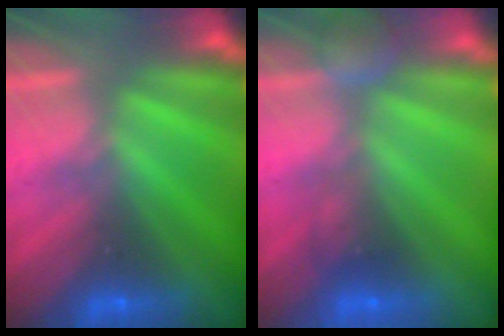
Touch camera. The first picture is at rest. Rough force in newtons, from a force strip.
{"total": 2.4}